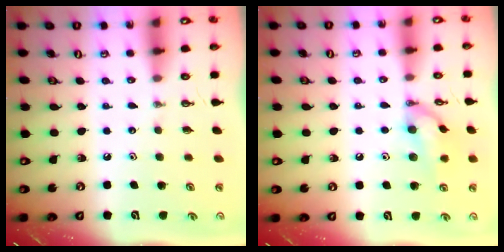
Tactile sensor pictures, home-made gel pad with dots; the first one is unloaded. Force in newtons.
{"total": 12.6, "press": 10.6, "slide": 6.8}